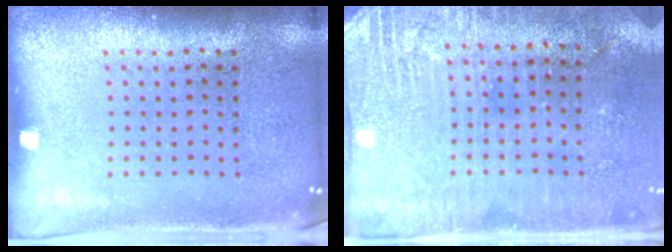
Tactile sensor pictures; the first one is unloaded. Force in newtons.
{"total": 2.8, "press": 2.7, "slide": 0.8}